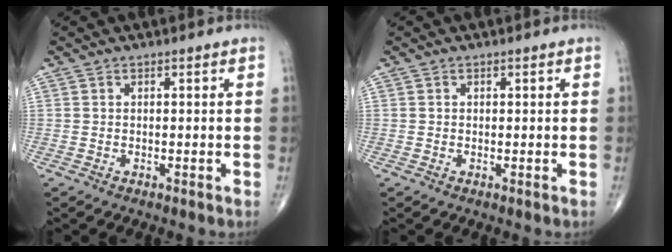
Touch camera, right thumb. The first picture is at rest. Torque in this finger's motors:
{"motor_torque": [-0.10, 0.16, 0.13, -0.07, 0.02]}